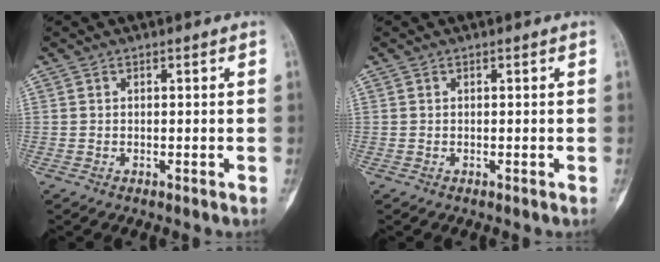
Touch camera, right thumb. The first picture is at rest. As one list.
[{"total": 0.0}]